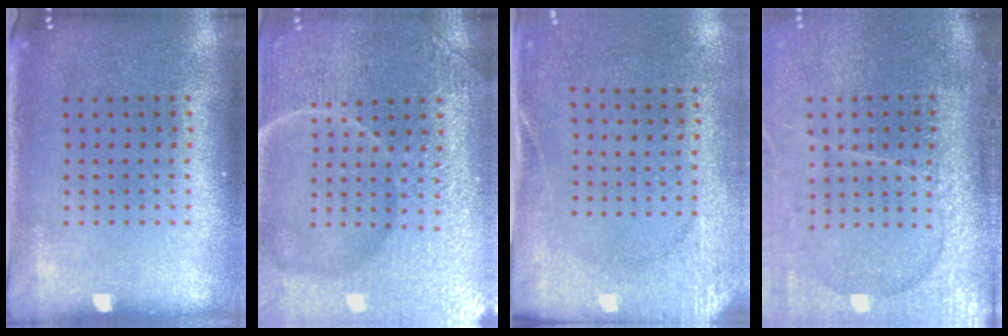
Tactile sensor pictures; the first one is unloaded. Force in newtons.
{"total": 7.4, "press": 7.4, "slide": 1.0}
{"total": 2.7, "press": 2.1, "slide": 1.6}
{"total": 4.3, "press": 3.5, "slide": 2.4}